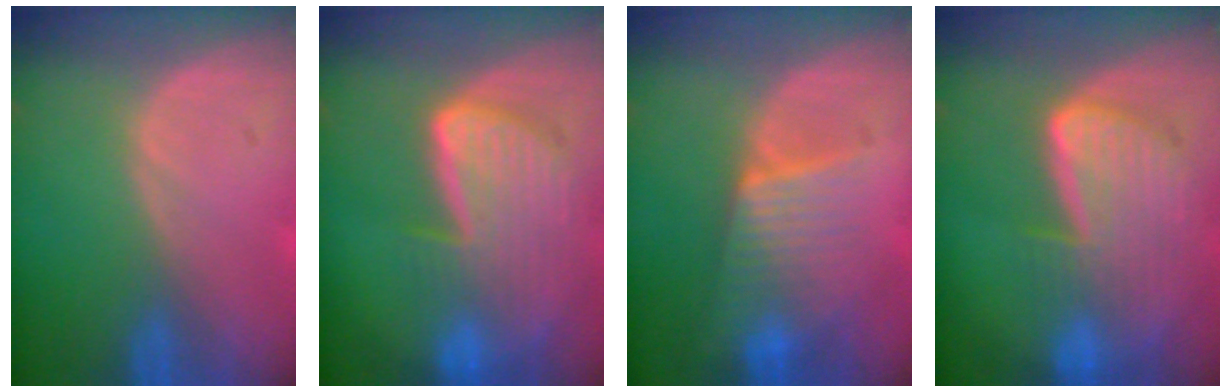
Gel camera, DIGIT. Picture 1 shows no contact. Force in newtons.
{"total": 9.3, "press": 8.1, "slide": 4.6}
{"total": 6.3, "press": 6.3, "slide": 0.9}
{"total": 9.1, "press": 8.0, "slide": 4.5}